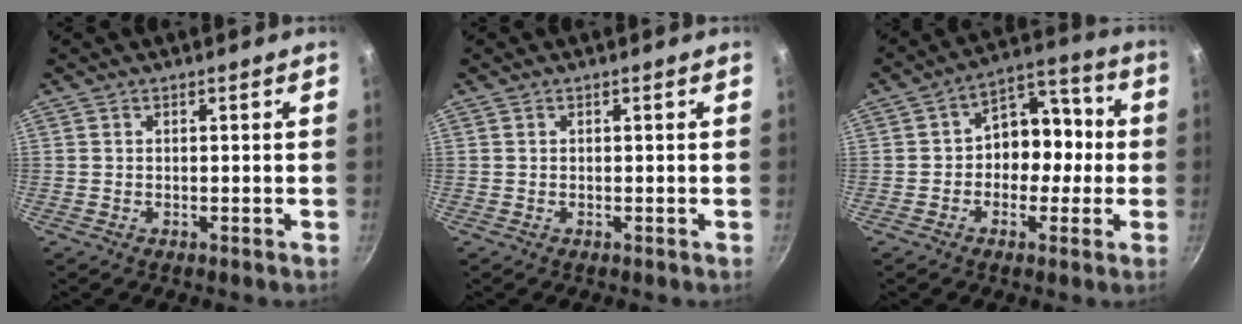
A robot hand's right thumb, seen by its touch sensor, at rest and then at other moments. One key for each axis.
{"total": 0.0}
{"total": 11.0, "fx": -0.9, "fy": 8.6, "fz": 6.9, "tx": -0.030, "ty": 0.042, "tz": -0.028}